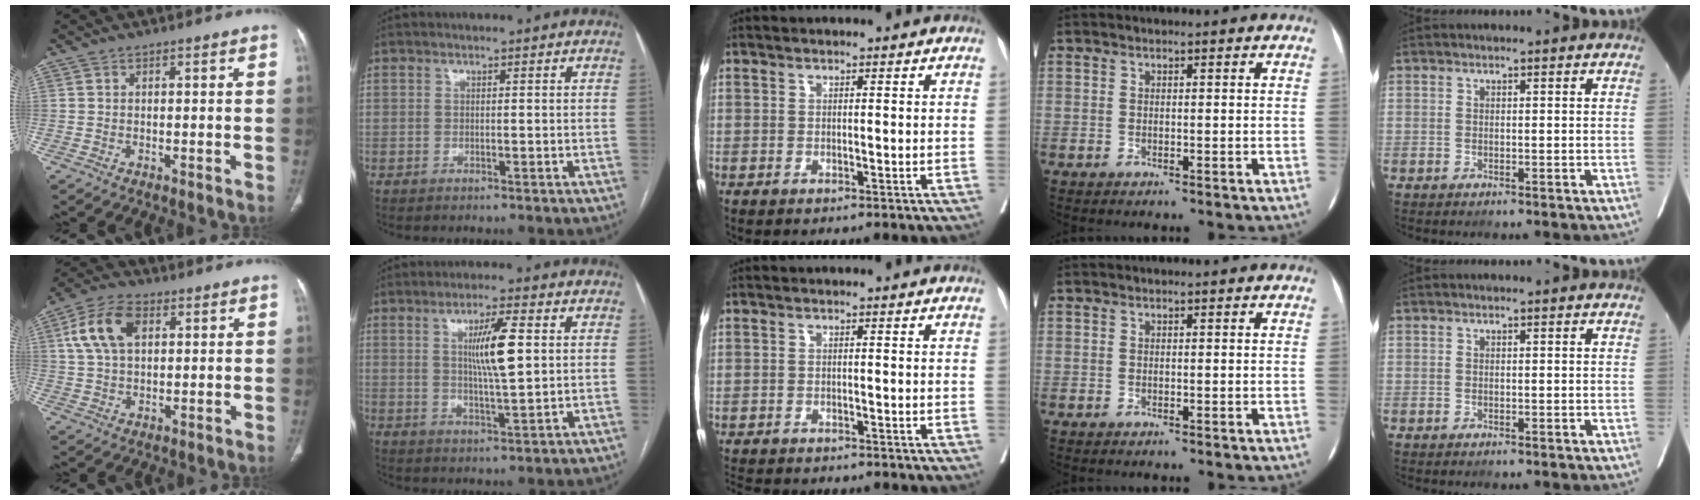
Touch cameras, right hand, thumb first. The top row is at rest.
{"thumb": {"total": 10.0, "force": [3.0, 6.0, 7.4], "torque": [-0.144, 0.012, 0.054]}, "index": {"total": 8.0, "force": [1.7, 0.7, 7.8], "torque": [-0.136, -0.003, 0.031]}, "middle": {"total": 6.9, "force": [-6.3, 1.6, 2.4], "torque": [-0.036, -0.006, -0.092]}}